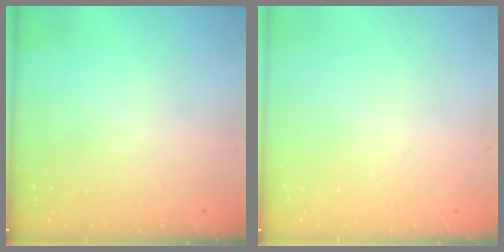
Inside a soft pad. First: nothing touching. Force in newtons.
{"total": 0.0}